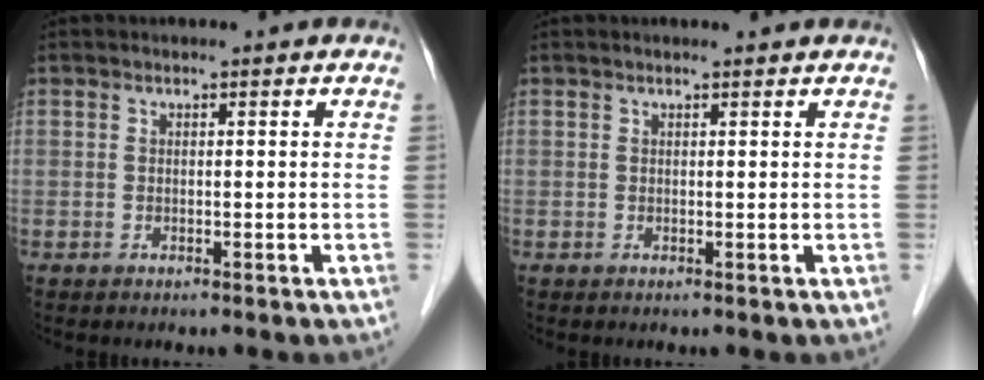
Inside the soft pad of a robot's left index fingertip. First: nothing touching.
{"total": 1.3, "force": [1.3, -0.1, 0.4], "torque": [-0.009, 0.005, 0.018]}